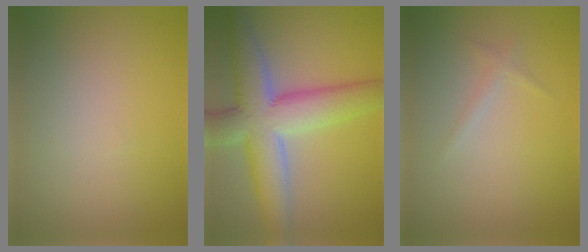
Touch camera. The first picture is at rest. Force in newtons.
{"total": 9.8, "press": 9.8, "slide": 0.5}
{"total": 0.8, "press": 0.8, "slide": 0.1}